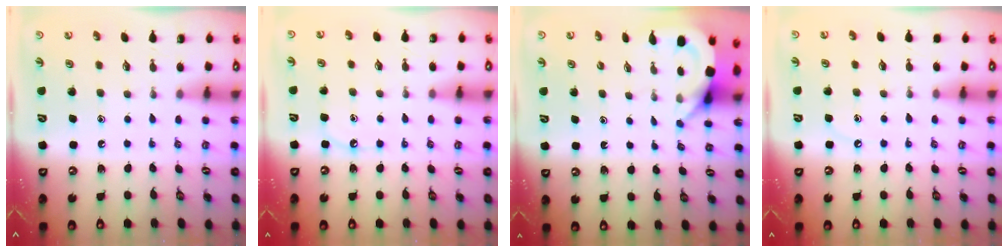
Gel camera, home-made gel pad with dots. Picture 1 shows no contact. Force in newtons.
{"total": 4.4, "press": 4.4, "slide": 0.5}
{"total": 3.5, "press": 3.5, "slide": 0.2}
{"total": 3.5, "press": 3.5, "slide": 0.5}